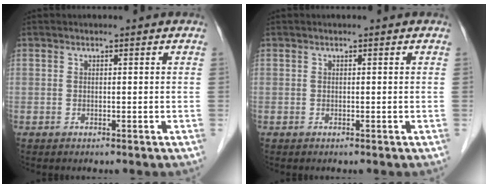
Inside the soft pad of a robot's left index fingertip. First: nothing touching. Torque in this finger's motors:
{"motor_torque": [0.00, 0.00, 0.01, 0.00]}